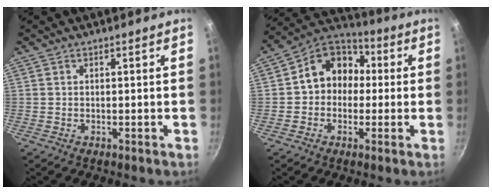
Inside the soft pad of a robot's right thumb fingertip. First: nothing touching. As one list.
[{"total": 10.2, "force": [0.0, 8.7, 5.4], "torque": [-0.034, 0.036, -0.026]}]